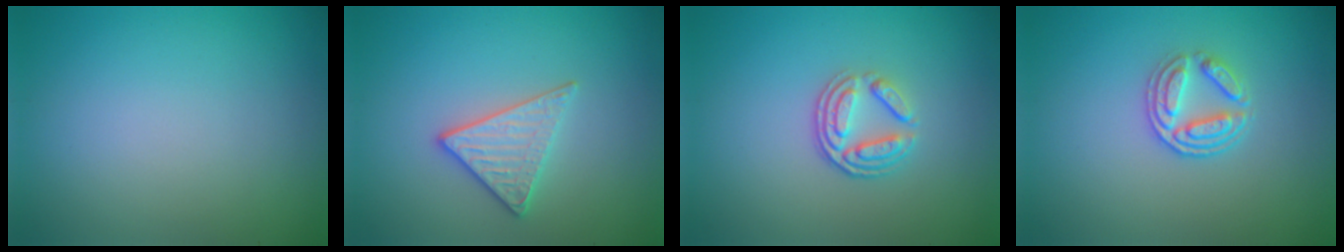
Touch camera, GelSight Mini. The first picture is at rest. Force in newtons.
{"total": 2.7, "press": 2.6, "slide": 1.0}
{"total": 3.6, "press": 2.6, "slide": 2.6}
{"total": 2.9, "press": 2.5, "slide": 1.6}